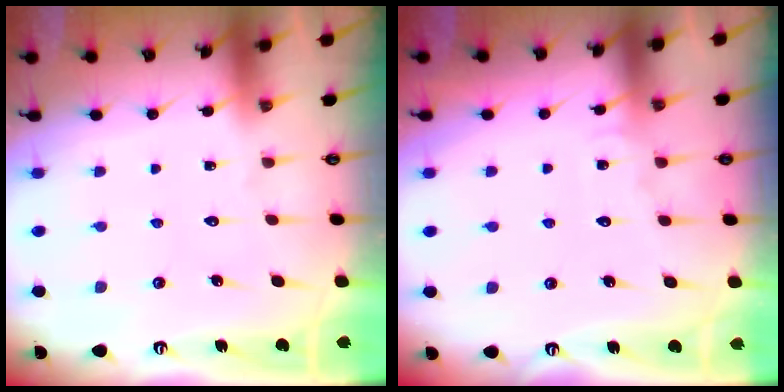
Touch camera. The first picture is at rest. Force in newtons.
{"total": 5.6, "press": 5.5, "slide": 0.6}